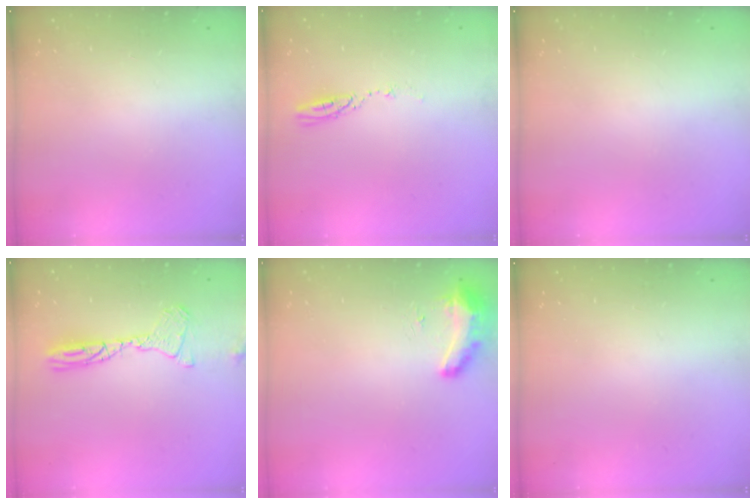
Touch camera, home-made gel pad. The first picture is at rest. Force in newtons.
{"total": 3.5, "press": 3.5, "slide": 0.3}
{"total": 0.0}
{"total": 13.0, "press": 12.6, "slide": 3.3}
{"total": 16.1, "press": 10.6, "slide": 12.1}
{"total": 0.0}